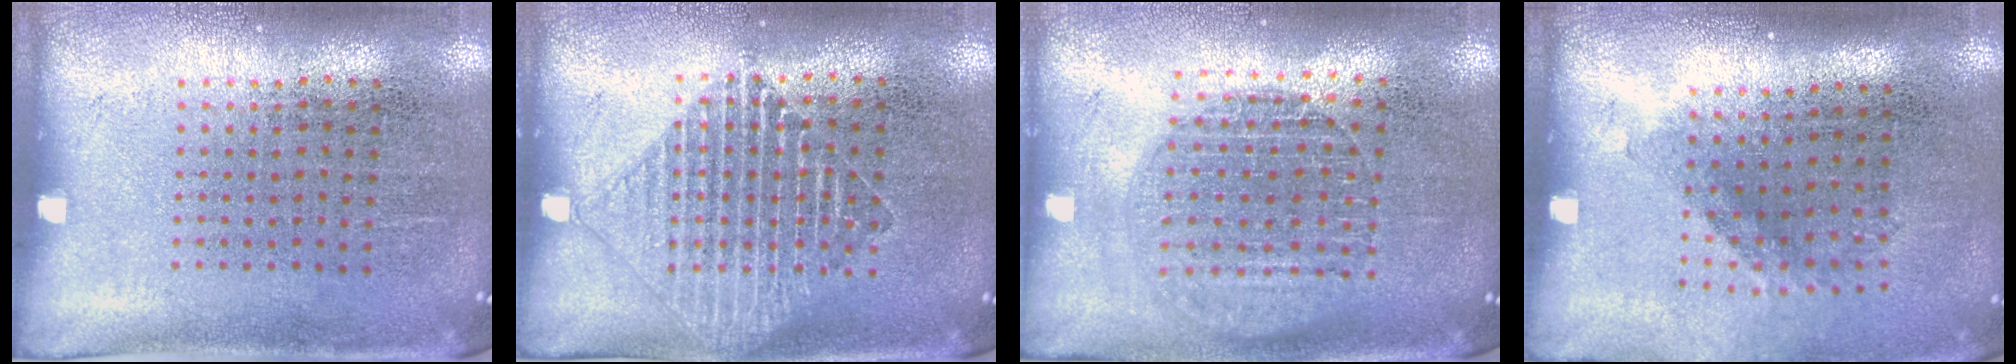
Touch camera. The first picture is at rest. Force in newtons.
{"total": 1.4, "press": 1.3, "slide": 0.3}
{"total": 1.6, "press": 1.4, "slide": 0.7}
{"total": 1.2, "press": 0.9, "slide": 0.8}